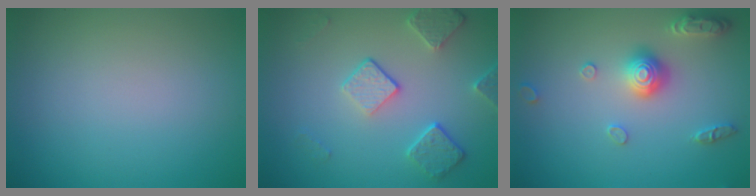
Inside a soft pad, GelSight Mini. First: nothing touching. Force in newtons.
{"total": 4.0, "press": 3.1, "slide": 2.6}
{"total": 2.9, "press": 2.9, "slide": 0.2}